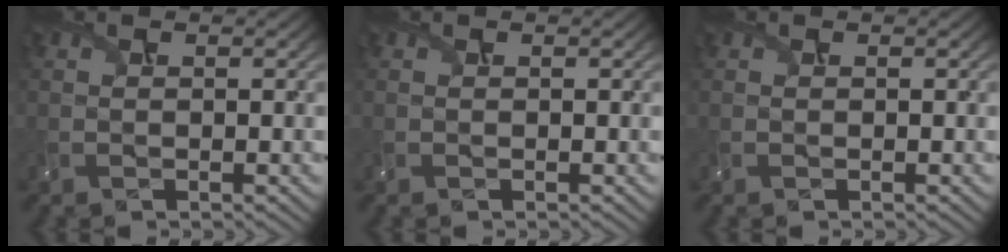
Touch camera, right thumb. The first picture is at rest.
{"total": 0.0}
{"total": 0.0}